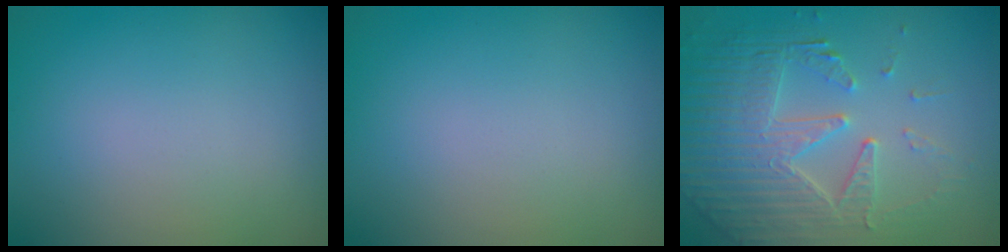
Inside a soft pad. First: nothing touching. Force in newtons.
{"total": 0.0}
{"total": 6.5, "press": 5.1, "slide": 4.1}